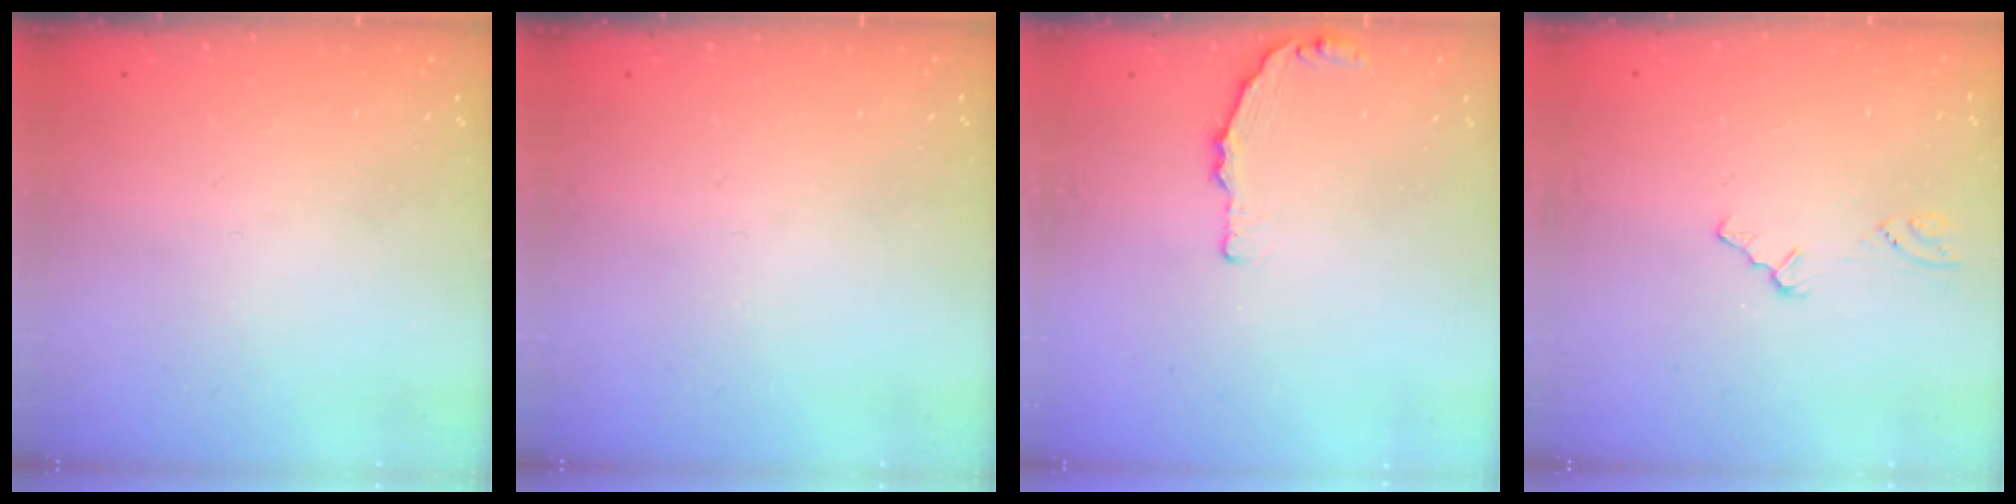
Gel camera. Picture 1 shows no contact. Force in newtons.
{"total": 0.0}
{"total": 2.6, "press": 2.6, "slide": 0.4}
{"total": 0.0}